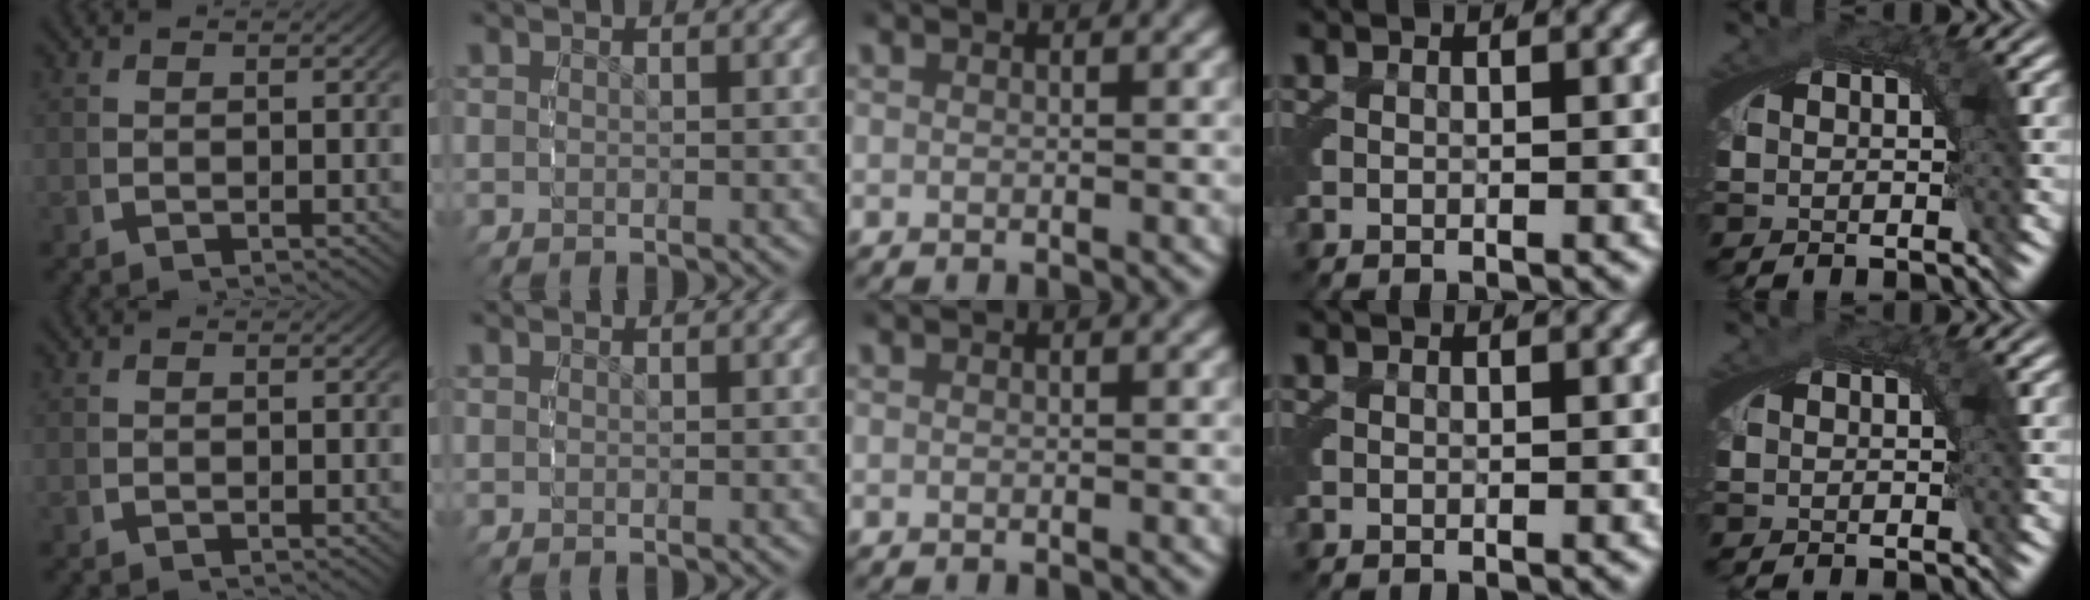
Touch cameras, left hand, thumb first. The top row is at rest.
{}